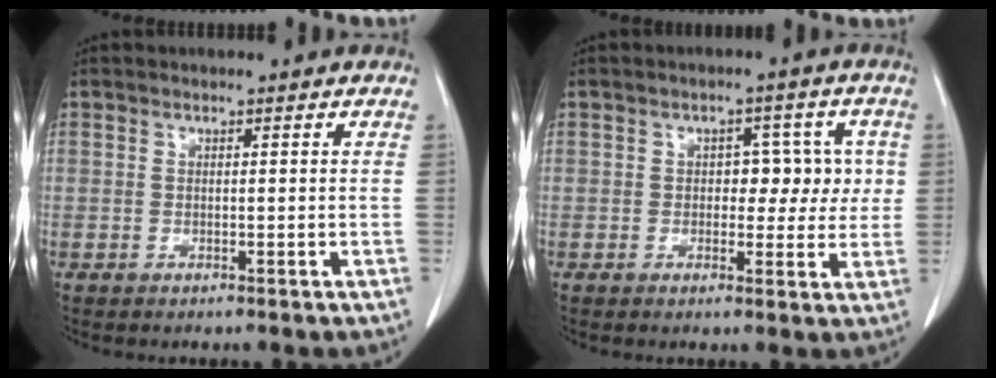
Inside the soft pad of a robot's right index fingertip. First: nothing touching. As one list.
[{"total": 5.6, "force": [0.5, 3.6, 4.3], "torque": [-0.039, 0.022, 0.009]}]